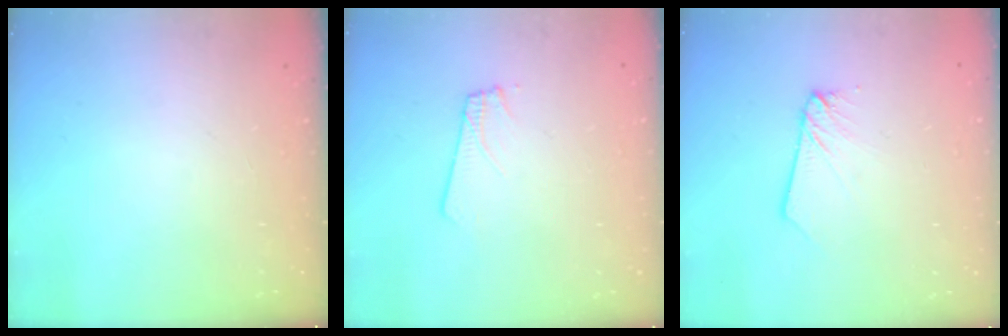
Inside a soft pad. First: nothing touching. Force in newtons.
{"total": 1.8, "press": 1.8, "slide": 0.1}
{"total": 2.0, "press": 2.0, "slide": 0.2}